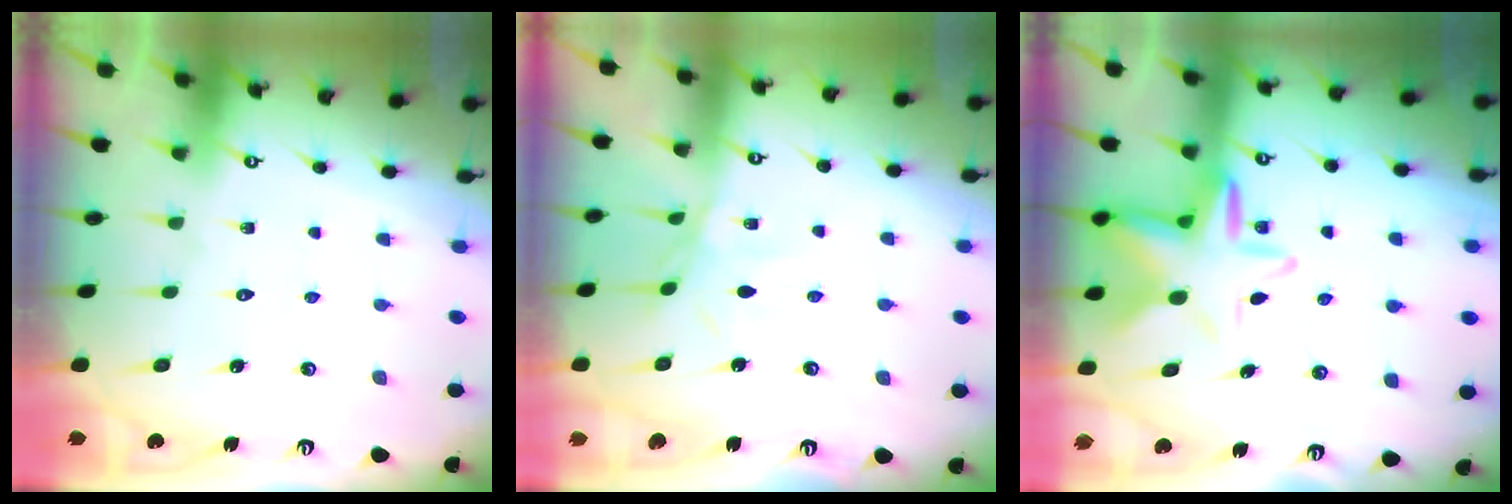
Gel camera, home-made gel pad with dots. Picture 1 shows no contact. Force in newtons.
{"total": 5.6, "press": 5.5, "slide": 0.7}
{"total": 10.2, "press": 10.0, "slide": 2.2}